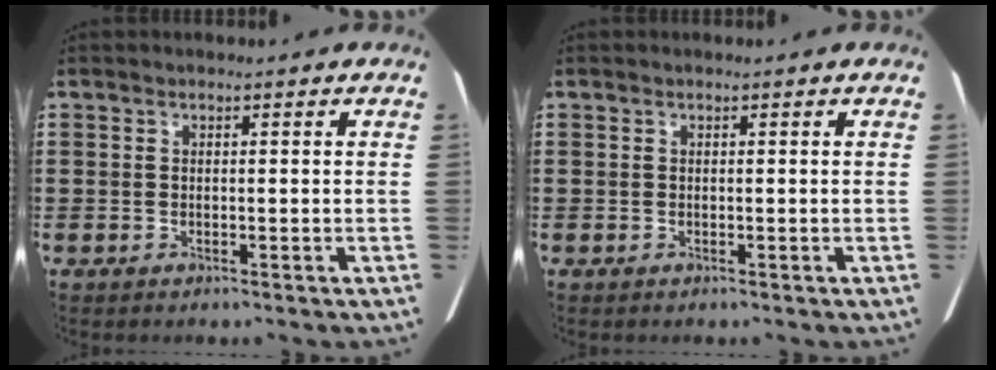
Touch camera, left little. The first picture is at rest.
{"total": 0.0}